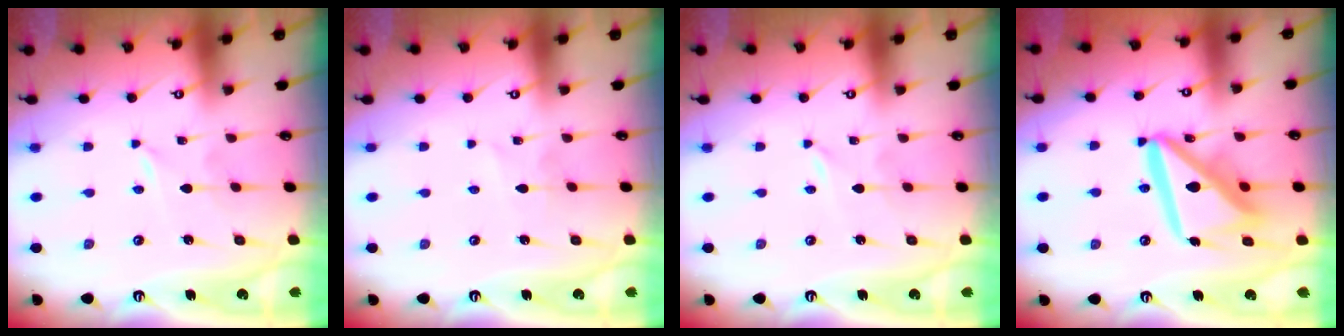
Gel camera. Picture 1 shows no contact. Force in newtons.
{"total": 2.8, "press": 2.7, "slide": 0.3}
{"total": 0.0}
{"total": 17.3, "press": 17.2, "slide": 2.1}